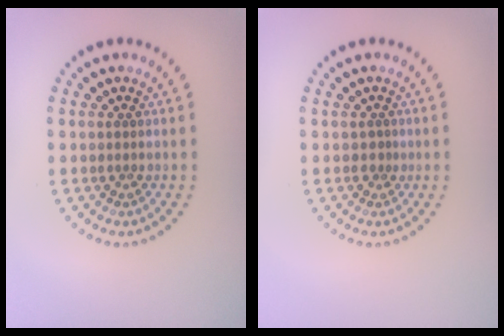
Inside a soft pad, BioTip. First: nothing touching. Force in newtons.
{"total": 0.6, "press": 0.3, "slide": 0.5}